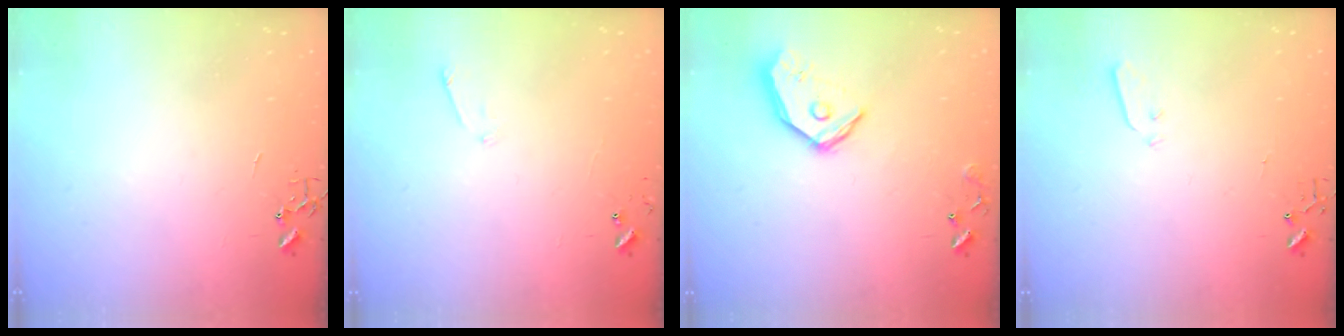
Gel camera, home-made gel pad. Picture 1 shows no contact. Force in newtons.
{"total": 4.2, "press": 4.2, "slide": 0.3}
{"total": 14.1, "press": 13.9, "slide": 2.0}
{"total": 3.0, "press": 2.9, "slide": 0.7}